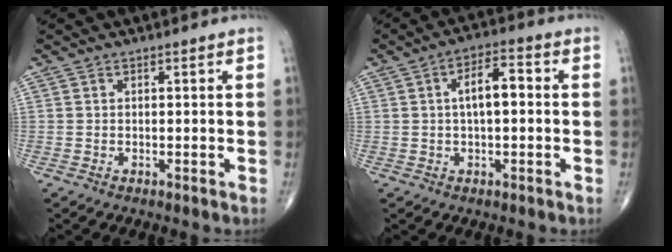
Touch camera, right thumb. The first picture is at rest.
{"total": 6.6, "force": [0.5, 2.8, 6.0], "torque": [-0.095, 0.021, 0.001]}